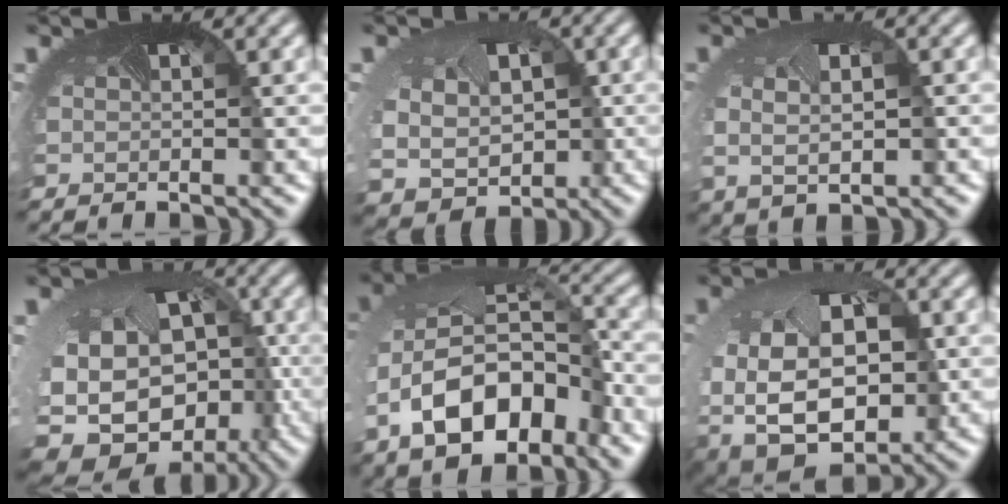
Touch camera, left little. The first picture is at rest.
{"total": 7.2, "force": [-0.5, 6.1, 3.7], "torque": [-0.078, -0.030, -0.008]}
{"total": 2.8, "force": [-0.2, 1.8, 2.2], "torque": [-0.043, -0.003, 0.009]}
{"total": 15.6, "force": [-3.8, 11.2, 10.1], "torque": [-0.210, -0.065, -0.017]}
{"total": 10.8, "force": [-4.3, 6.0, 7.8], "torque": [-0.169, -0.022, -0.075]}
{"total": 12.9, "force": [-2.1, 9.9, 8.1], "torque": [-0.164, -0.038, -0.015]}